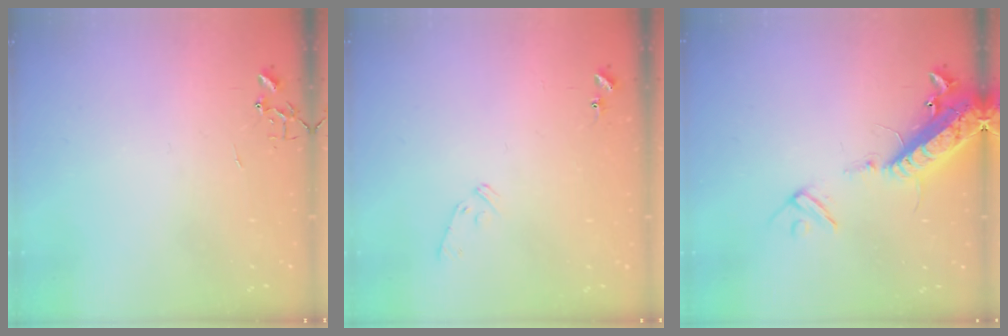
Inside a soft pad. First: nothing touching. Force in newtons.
{"total": 6.7, "press": 6.7, "slide": 0.7}
{"total": 16.4, "press": 16.1, "slide": 3.1}